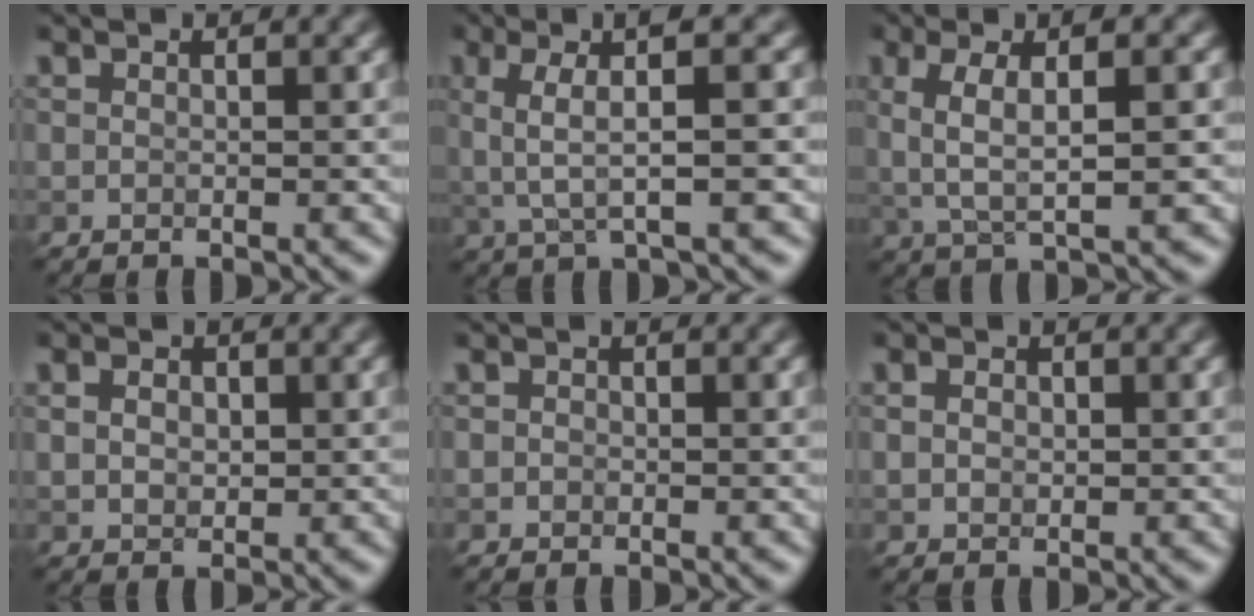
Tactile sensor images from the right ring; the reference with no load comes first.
{"total": 4.9, "force": [1.0, 0.9, 4.7], "torque": [-0.094, 0.008, 0.018]}
{"total": 4.6, "force": [0.5, 1.4, 4.3], "torque": [-0.090, 0.005, 0.008]}
{"total": 2.2, "force": [0.5, 1.8, 1.3], "torque": [-0.027, 0.003, 0.007]}
{"total": 0.7, "force": [-0.2, 0.6, 0.2], "torque": [0.001, -0.004, -0.005]}
{"total": 1.6, "force": [0.2, 1.4, 0.9], "torque": [-0.016, 0.004, 0.001]}